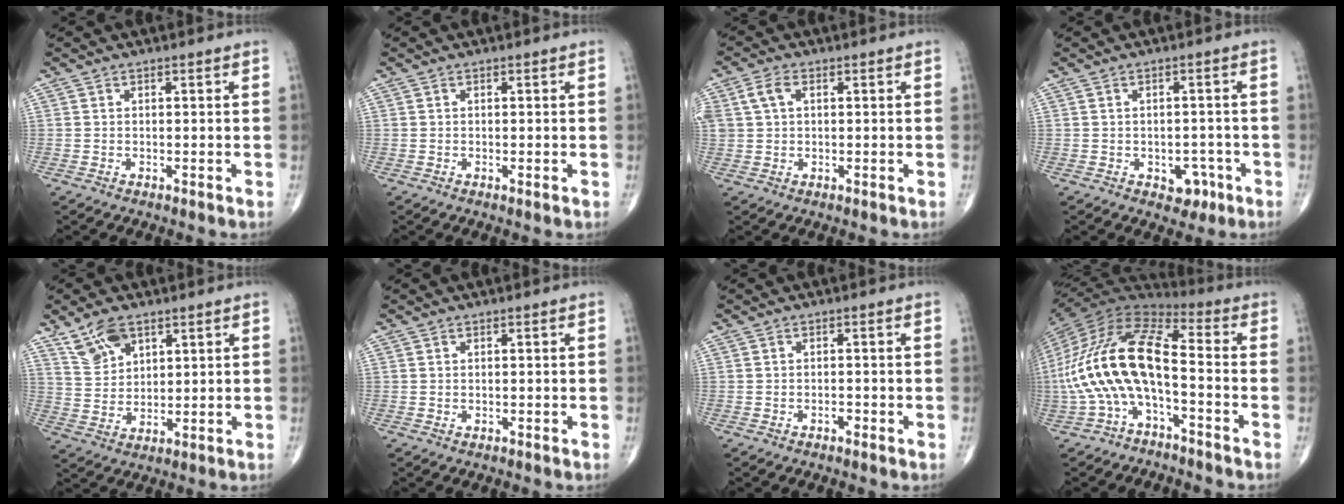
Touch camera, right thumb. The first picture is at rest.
{"total": 0.6, "force": [-0.1, 0.1, 0.6], "torque": [-0.013, -0.003, -0.002]}
{"total": 4.4, "force": [1.2, 2.9, 3.1], "torque": [-0.073, 0.014, 0.026]}
{"total": 4.2, "force": [-1.9, 3.0, 2.4], "torque": [-0.009, 0.012, -0.021]}
{"total": 7.2, "force": [4.6, 3.8, 3.9], "torque": [-0.060, -0.018, 0.097]}
{"total": 0.0}
{"total": 1.1, "force": [-0.7, 0.5, 0.7], "torque": [-0.012, 0.002, -0.012]}
{"total": 18.2, "force": [-4.3, 7.4, 16.0], "torque": [-0.328, 0.073, -0.087]}